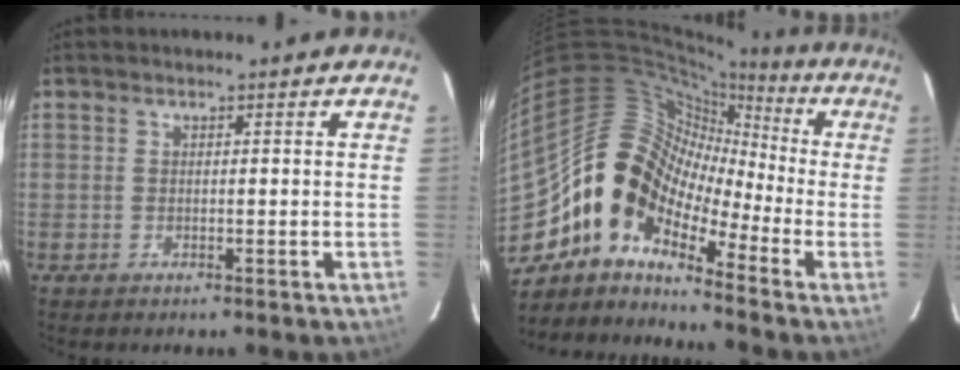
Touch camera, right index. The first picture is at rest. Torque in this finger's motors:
{"motor_torque": [0.81, -0.81, 1.05, 0.21]}